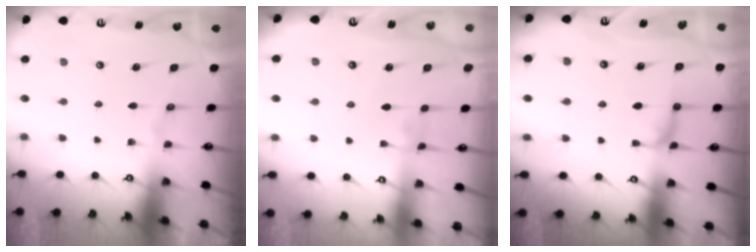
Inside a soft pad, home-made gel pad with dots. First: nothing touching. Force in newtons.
{"total": 4.0, "press": 4.0, "slide": 0.2}
{"total": 1.7, "press": 1.7, "slide": 0.4}